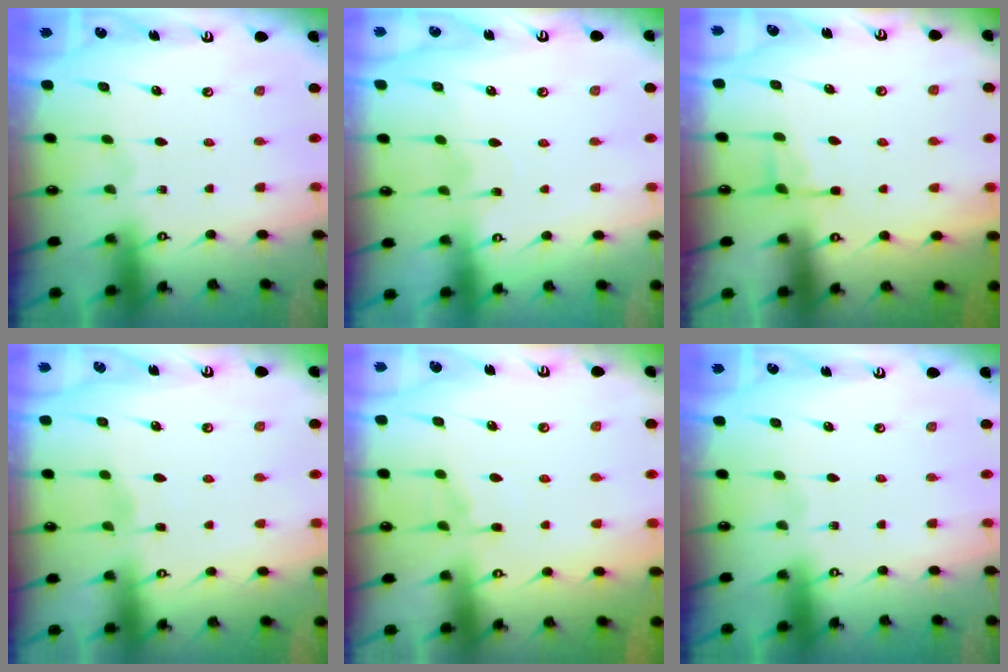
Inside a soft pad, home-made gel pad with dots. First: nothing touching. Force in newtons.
{"total": 7.0, "press": 7.0, "slide": 0.5}
{"total": 4.3, "press": 4.3, "slide": 0.7}
{"total": 2.2, "press": 2.2, "slide": 0.3}
{"total": 5.2, "press": 5.1, "slide": 0.7}
{"total": 0.0}